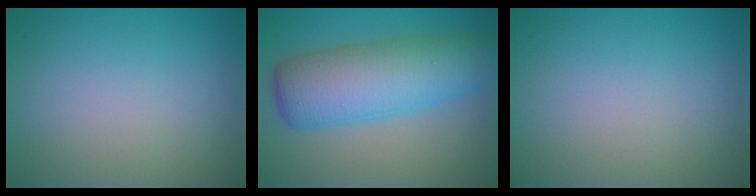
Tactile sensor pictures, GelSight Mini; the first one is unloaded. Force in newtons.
{"total": 8.8, "press": 8.8, "slide": 0.3}
{"total": 0.0}